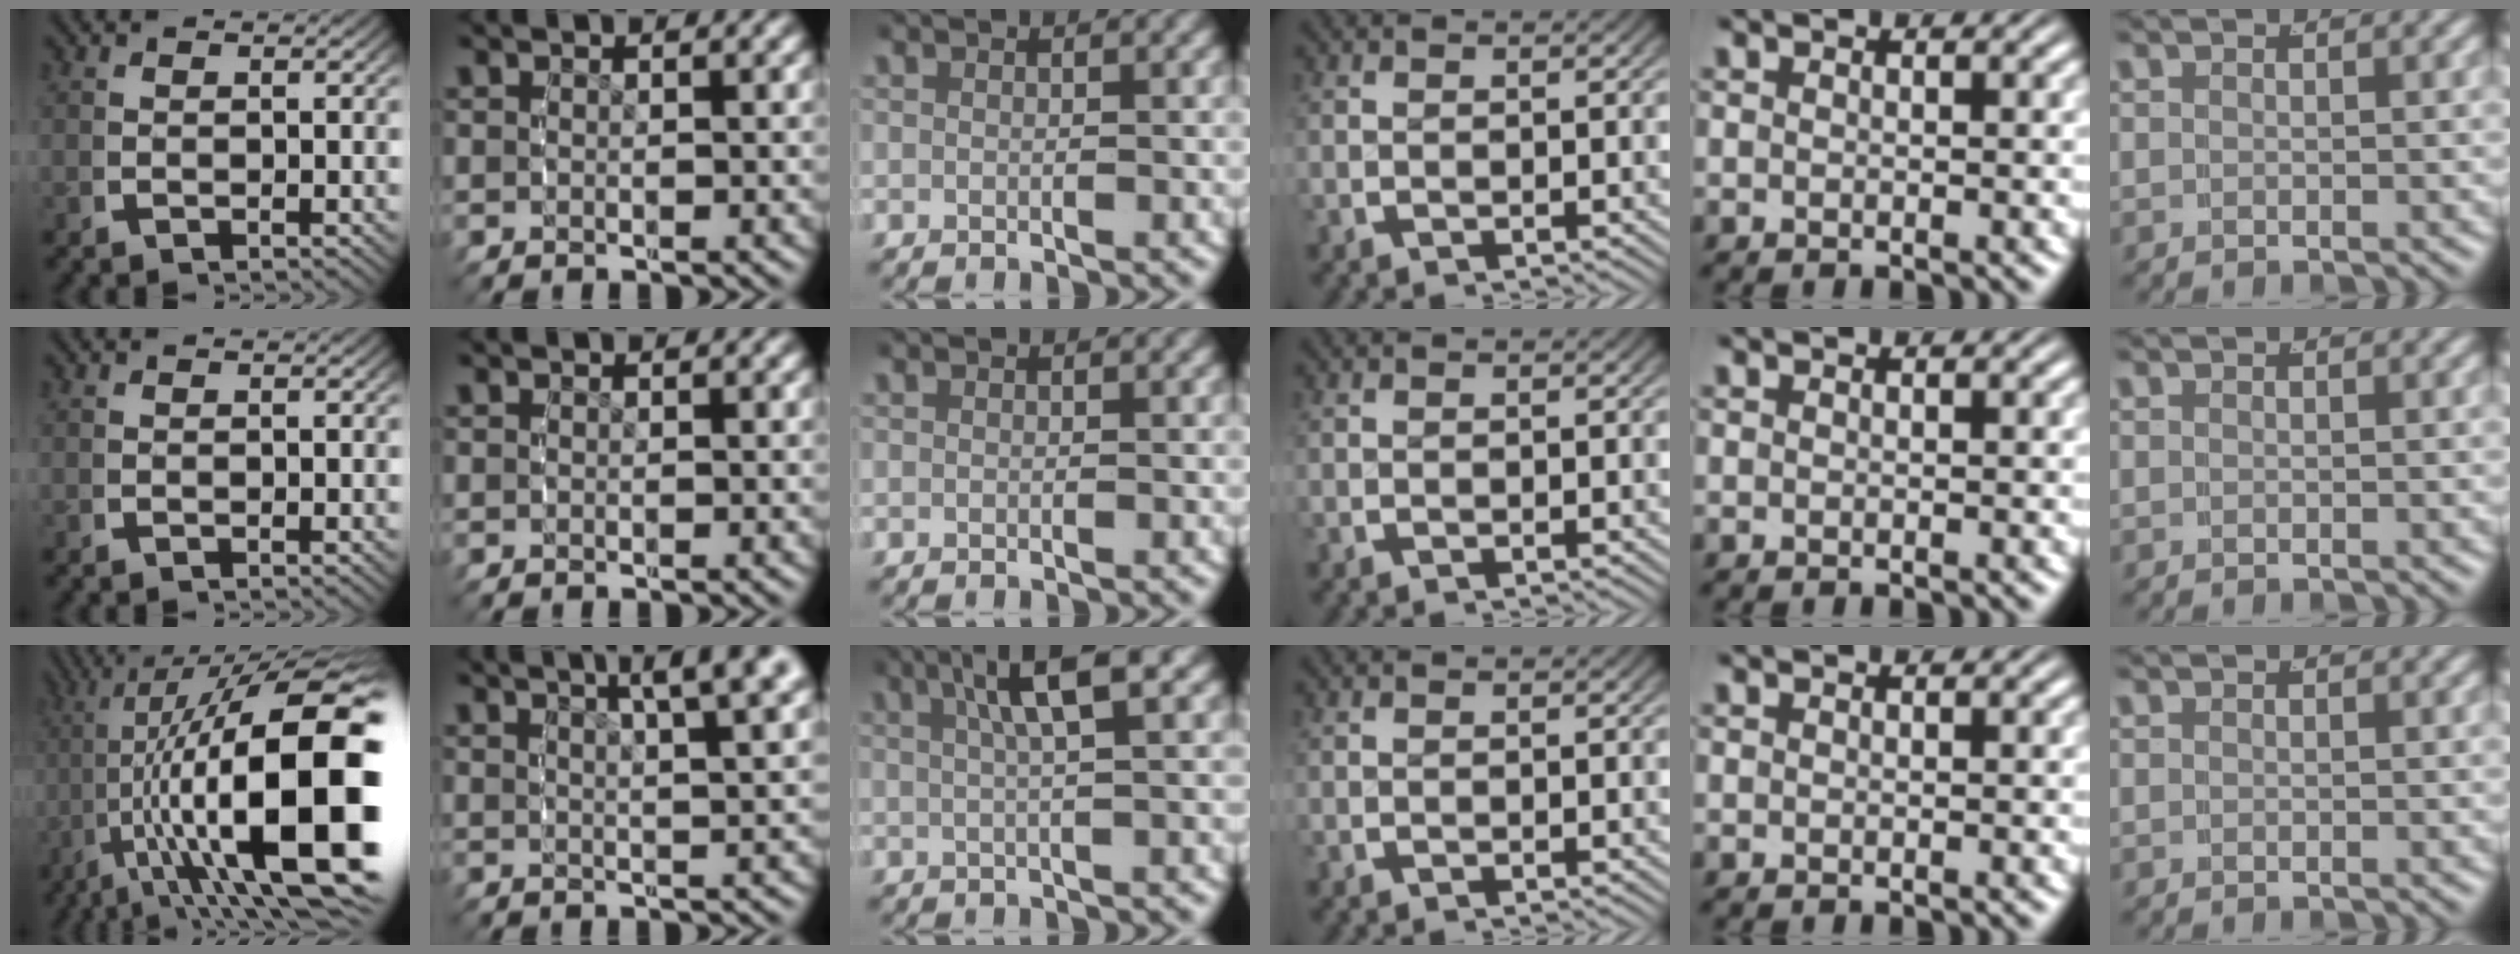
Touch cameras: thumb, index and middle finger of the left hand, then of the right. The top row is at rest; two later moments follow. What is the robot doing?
{"motion": "grasp_and_lifting", "object": "dispenser bottle"}